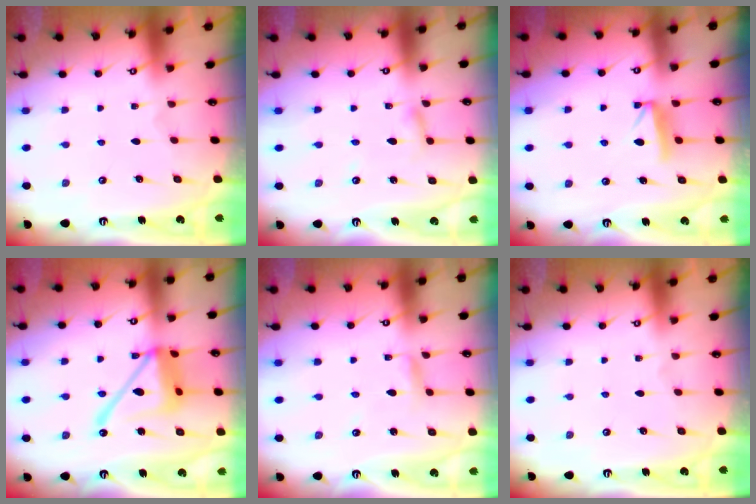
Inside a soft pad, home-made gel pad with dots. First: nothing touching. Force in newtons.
{"total": 2.7, "press": 2.7, "slide": 0.2}
{"total": 7.7, "press": 7.7, "slide": 0.7}
{"total": 17.2, "press": 17.2, "slide": 1.5}
{"total": 2.4, "press": 2.4, "slide": 0.2}
{"total": 0.0}